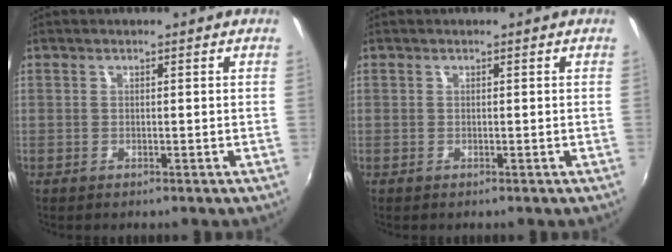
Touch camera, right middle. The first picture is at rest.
{"total": 0.0}